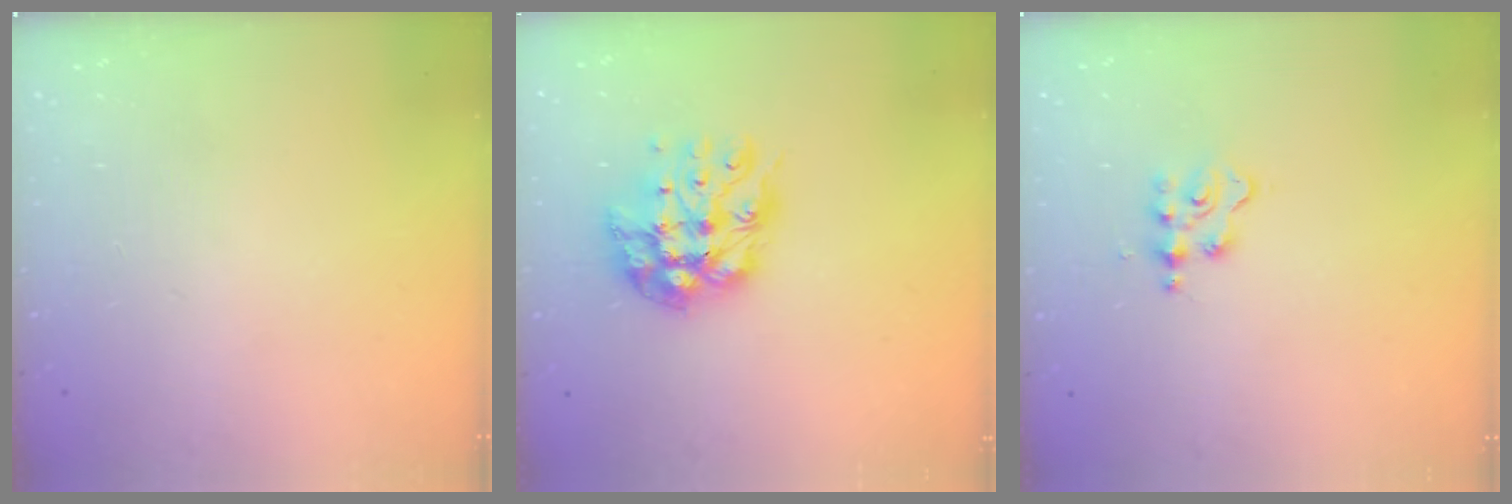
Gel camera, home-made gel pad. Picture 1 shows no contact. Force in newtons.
{"total": 13.4, "press": 13.3, "slide": 1.2}
{"total": 2.1, "press": 2.1, "slide": 0.3}